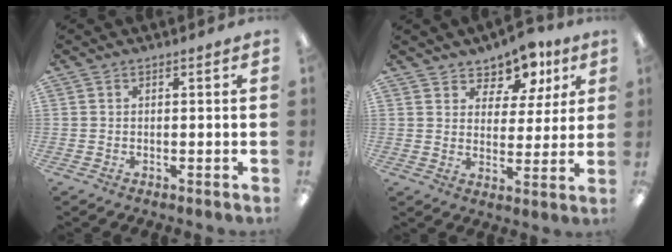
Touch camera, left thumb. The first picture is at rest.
{"total": 8.4, "force": [6.7, 4.7, 2.0], "torque": [-0.037, -0.050, 0.122]}